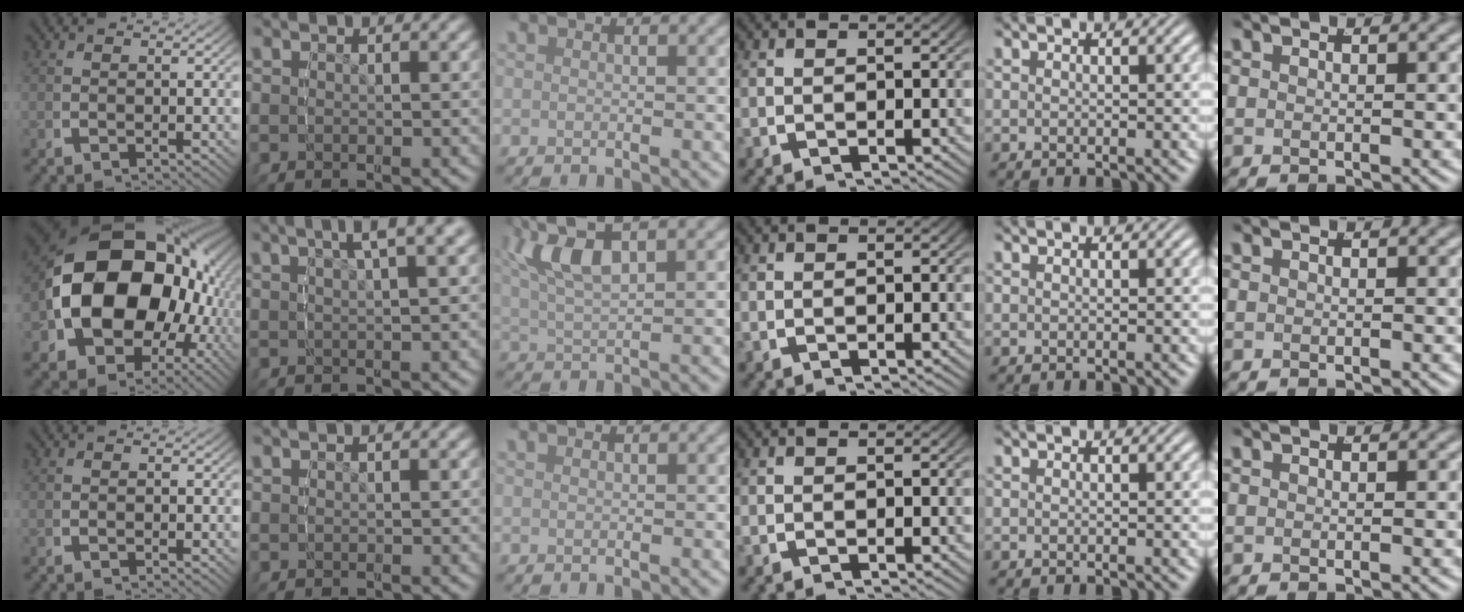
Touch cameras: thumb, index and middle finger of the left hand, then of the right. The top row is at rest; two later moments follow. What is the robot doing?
{"motion": "lift_and_place", "object": "glasses"}